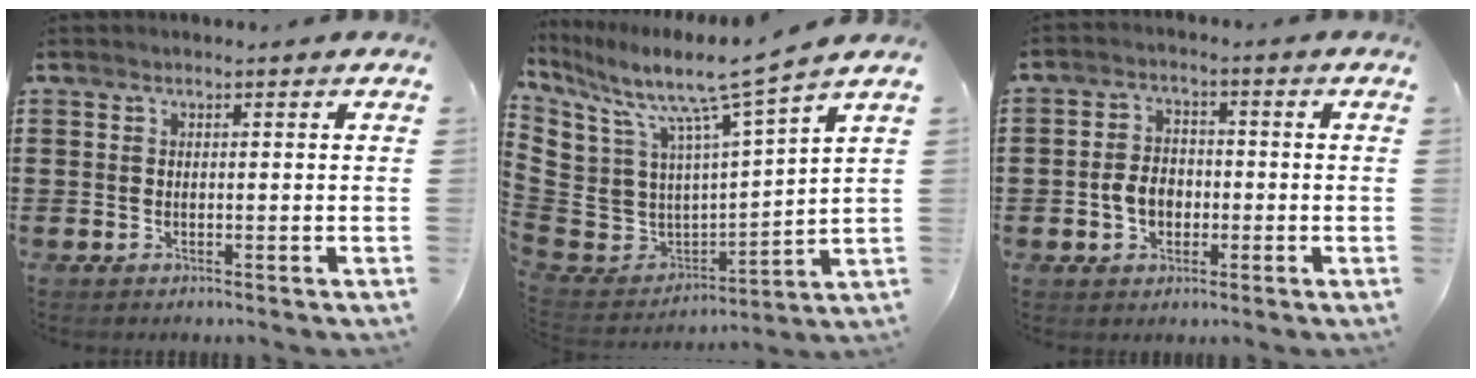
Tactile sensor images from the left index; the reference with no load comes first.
{"total": 8.6, "force": [6.4, 1.9, 5.4], "torque": [-0.139, -0.052, 0.100]}
{"total": 4.5, "force": [-1.0, 3.2, 3.0], "torque": [-0.066, 0.005, -0.023]}